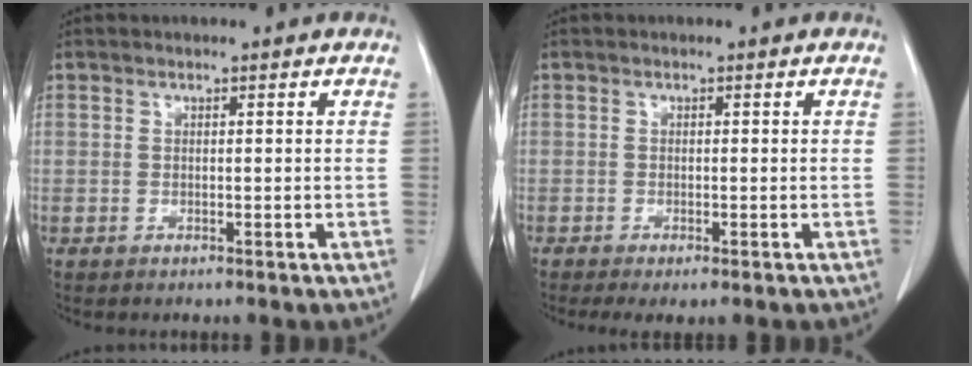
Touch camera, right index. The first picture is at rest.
{"total": 2.9, "force": [-2.0, 0.7, 2.0], "torque": [-0.032, -0.010, -0.031]}